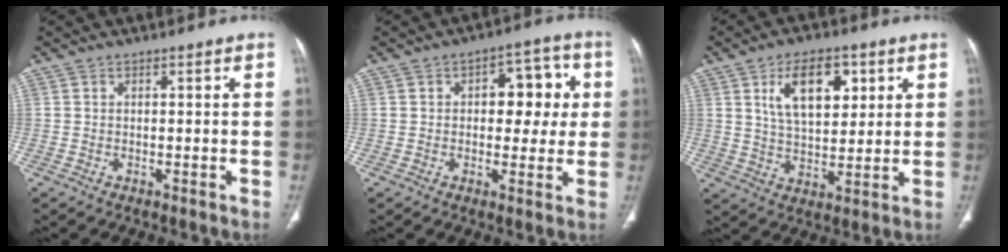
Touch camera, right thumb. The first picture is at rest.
{"total": 10.1, "force": [1.7, 6.0, 8.0], "torque": [-0.053, 0.016, 0.019]}
{"total": 12.1, "force": [4.7, 6.5, 9.0], "torque": [-0.118, -0.017, 0.086]}